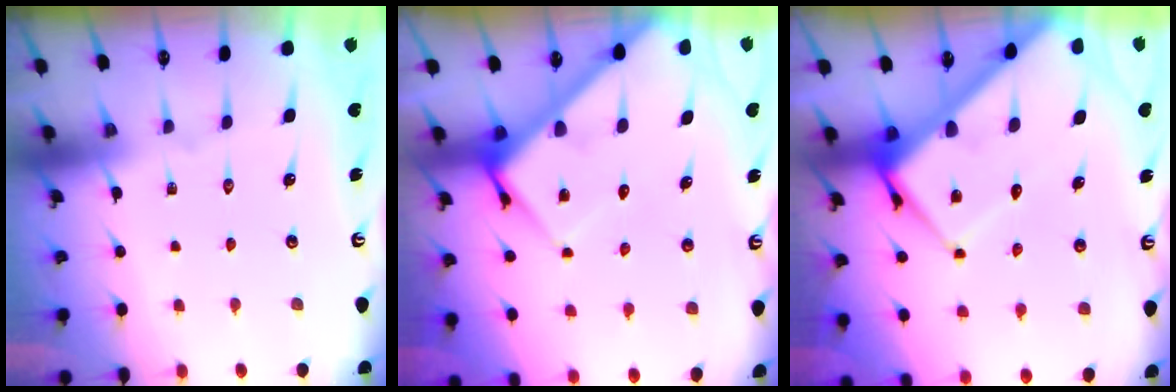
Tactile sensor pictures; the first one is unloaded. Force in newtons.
{"total": 7.1, "press": 7.1, "slide": 0.7}
{"total": 11.8, "press": 11.7, "slide": 1.1}